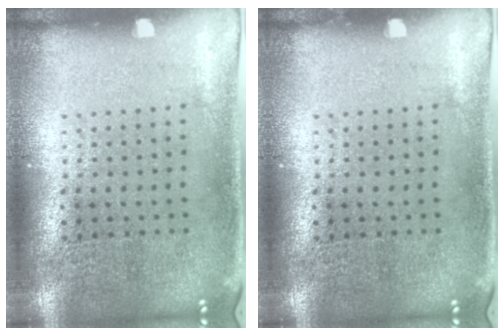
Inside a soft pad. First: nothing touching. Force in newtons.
{"total": 0.0}